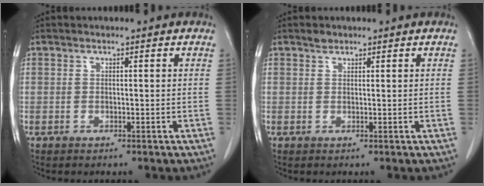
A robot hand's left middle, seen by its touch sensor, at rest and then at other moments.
{"total": 0.9, "force": [0.8, 0.4, 0.2], "torque": [-0.007, 0.000, 0.014]}